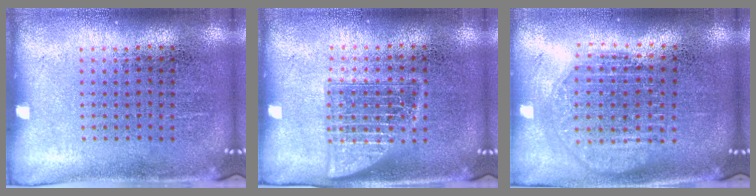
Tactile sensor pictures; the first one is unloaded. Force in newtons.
{"total": 2.4, "press": 2.4, "slide": 0.4}
{"total": 1.8, "press": 1.5, "slide": 1.0}